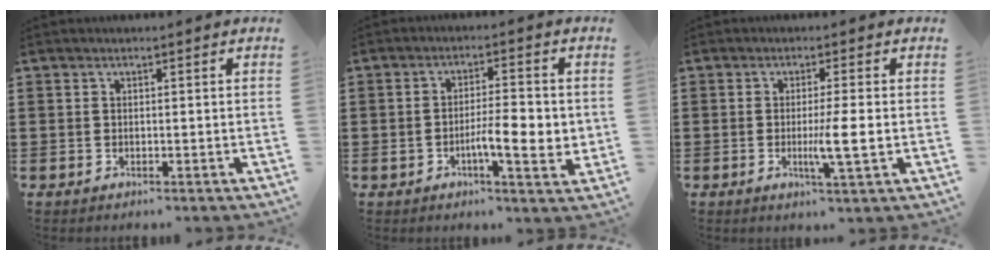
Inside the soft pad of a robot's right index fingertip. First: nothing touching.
{"total": 7.3, "force": [-1.3, 2.2, 6.8], "torque": [-0.105, 0.001, -0.022]}
{"total": 4.9, "force": [-0.7, 0.0, 4.9], "torque": [-0.083, -0.008, -0.014]}